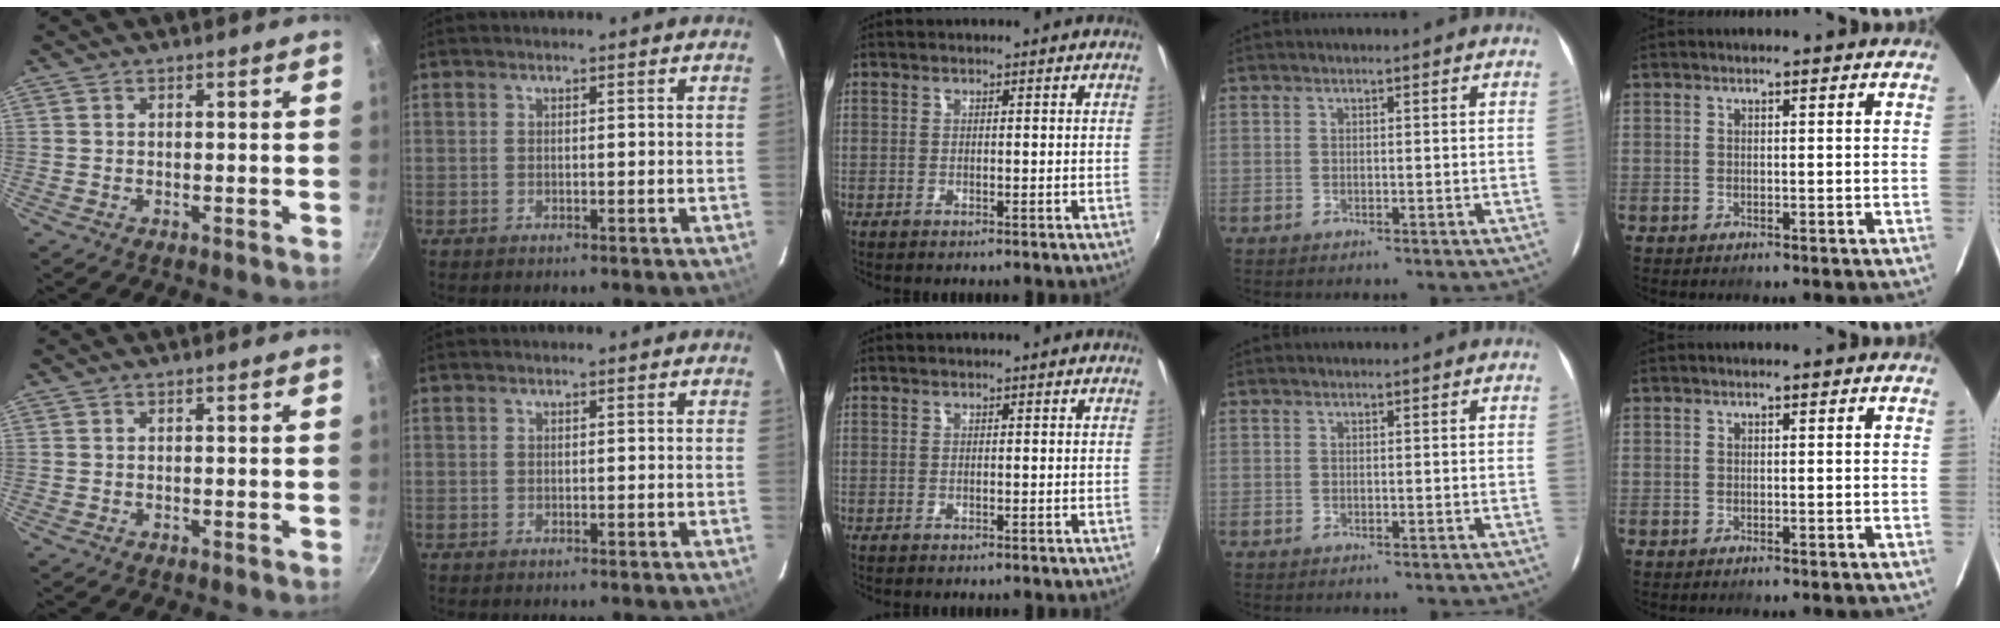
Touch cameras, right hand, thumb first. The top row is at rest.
{}